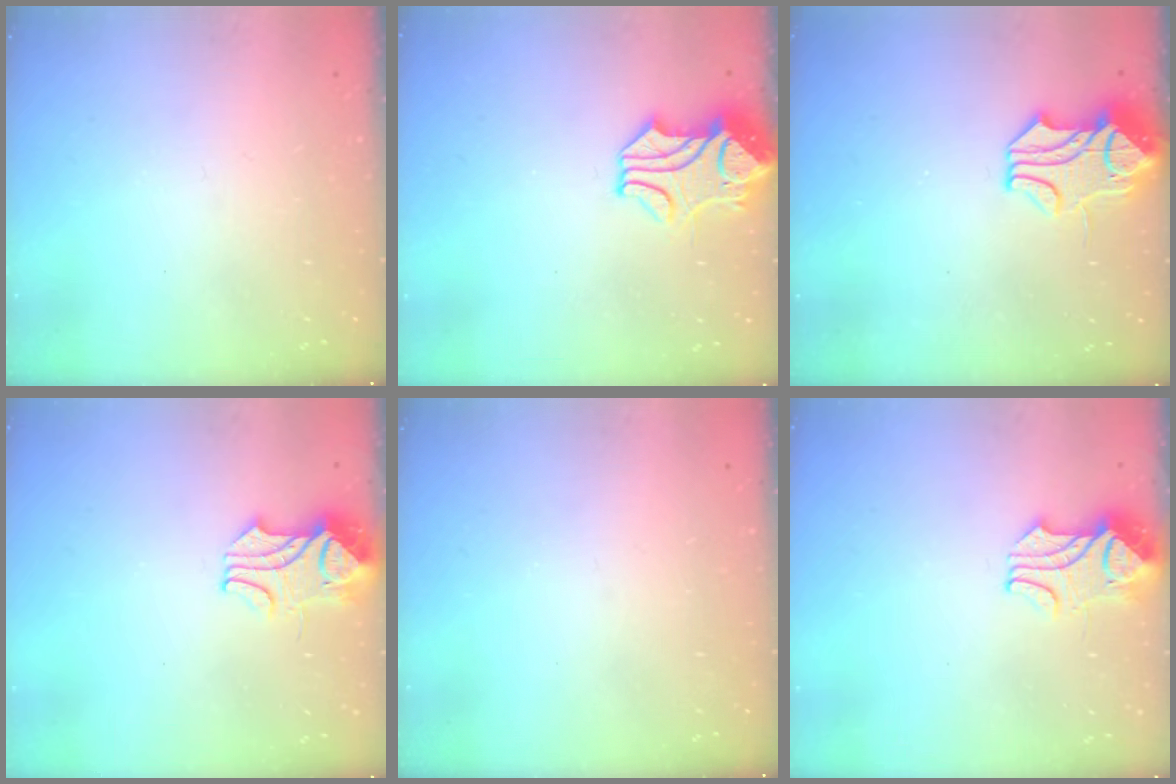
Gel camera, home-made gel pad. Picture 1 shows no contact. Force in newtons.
{"total": 2.0, "press": 1.6, "slide": 1.1}
{"total": 2.0, "press": 1.3, "slide": 1.5}
{"total": 2.4, "press": 2.3, "slide": 0.8}
{"total": 0.0}
{"total": 2.2, "press": 2.1, "slide": 0.8}